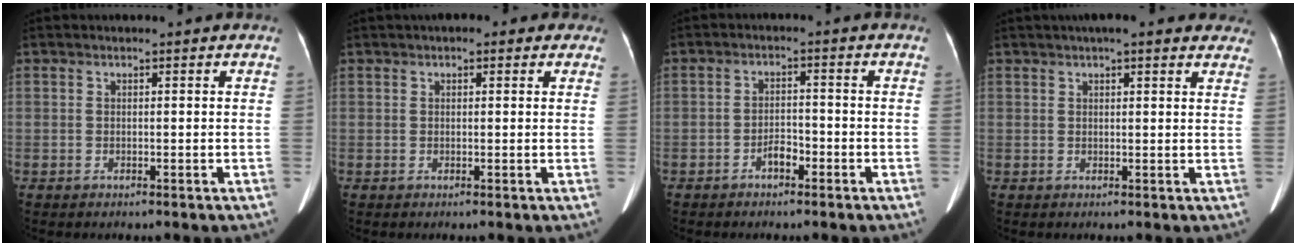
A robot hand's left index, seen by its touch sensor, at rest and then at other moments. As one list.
[{"total": 3.7, "force": [2.3, 1.6, 2.4], "torque": [-0.023, 0.024, 0.022]}, {"total": 2.6, "force": [-1.8, 1.1, 1.5], "torque": [-0.025, 0.005, -0.032]}, {"total": 10.6, "force": [8.5, 2.4, 5.9], "torque": [-0.063, 0.026, 0.095]}]